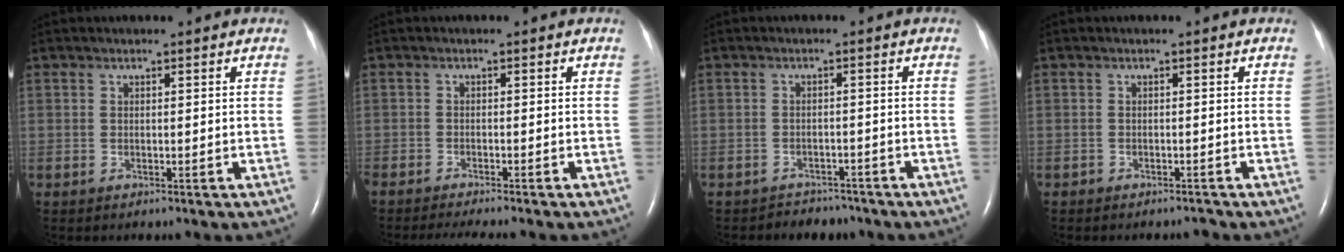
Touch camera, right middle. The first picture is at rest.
{"total": 6.2, "force": [-5.4, 0.0, 3.0], "torque": [-0.038, -0.015, -0.084]}
{"total": 3.8, "force": [-3.3, 1.7, -0.6], "torque": [0.003, 0.003, -0.048]}
{"total": 1.0, "force": [-0.9, 0.3, -0.2], "torque": [0.005, -0.001, -0.016]}